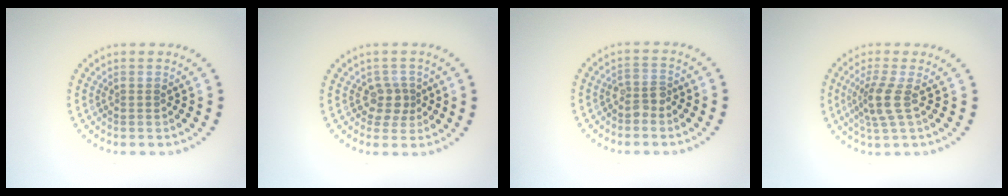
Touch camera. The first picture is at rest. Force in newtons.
{"total": 2.0, "press": 1.6, "slide": 1.3}
{"total": 1.8, "press": 1.6, "slide": 0.8}
{"total": 2.7, "press": 2.1, "slide": 1.7}